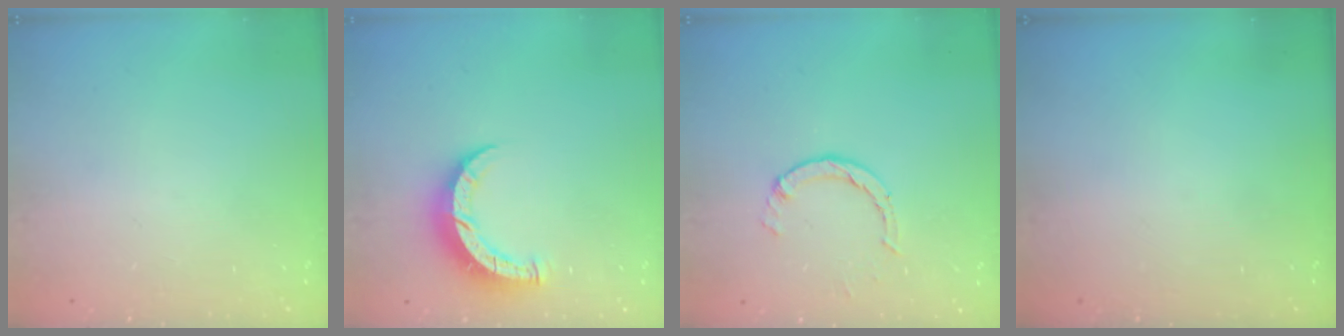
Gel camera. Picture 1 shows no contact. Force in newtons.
{"total": 7.5, "press": 7.5, "slide": 0.5}
{"total": 1.4, "press": 1.4, "slide": 0.2}
{"total": 0.0}